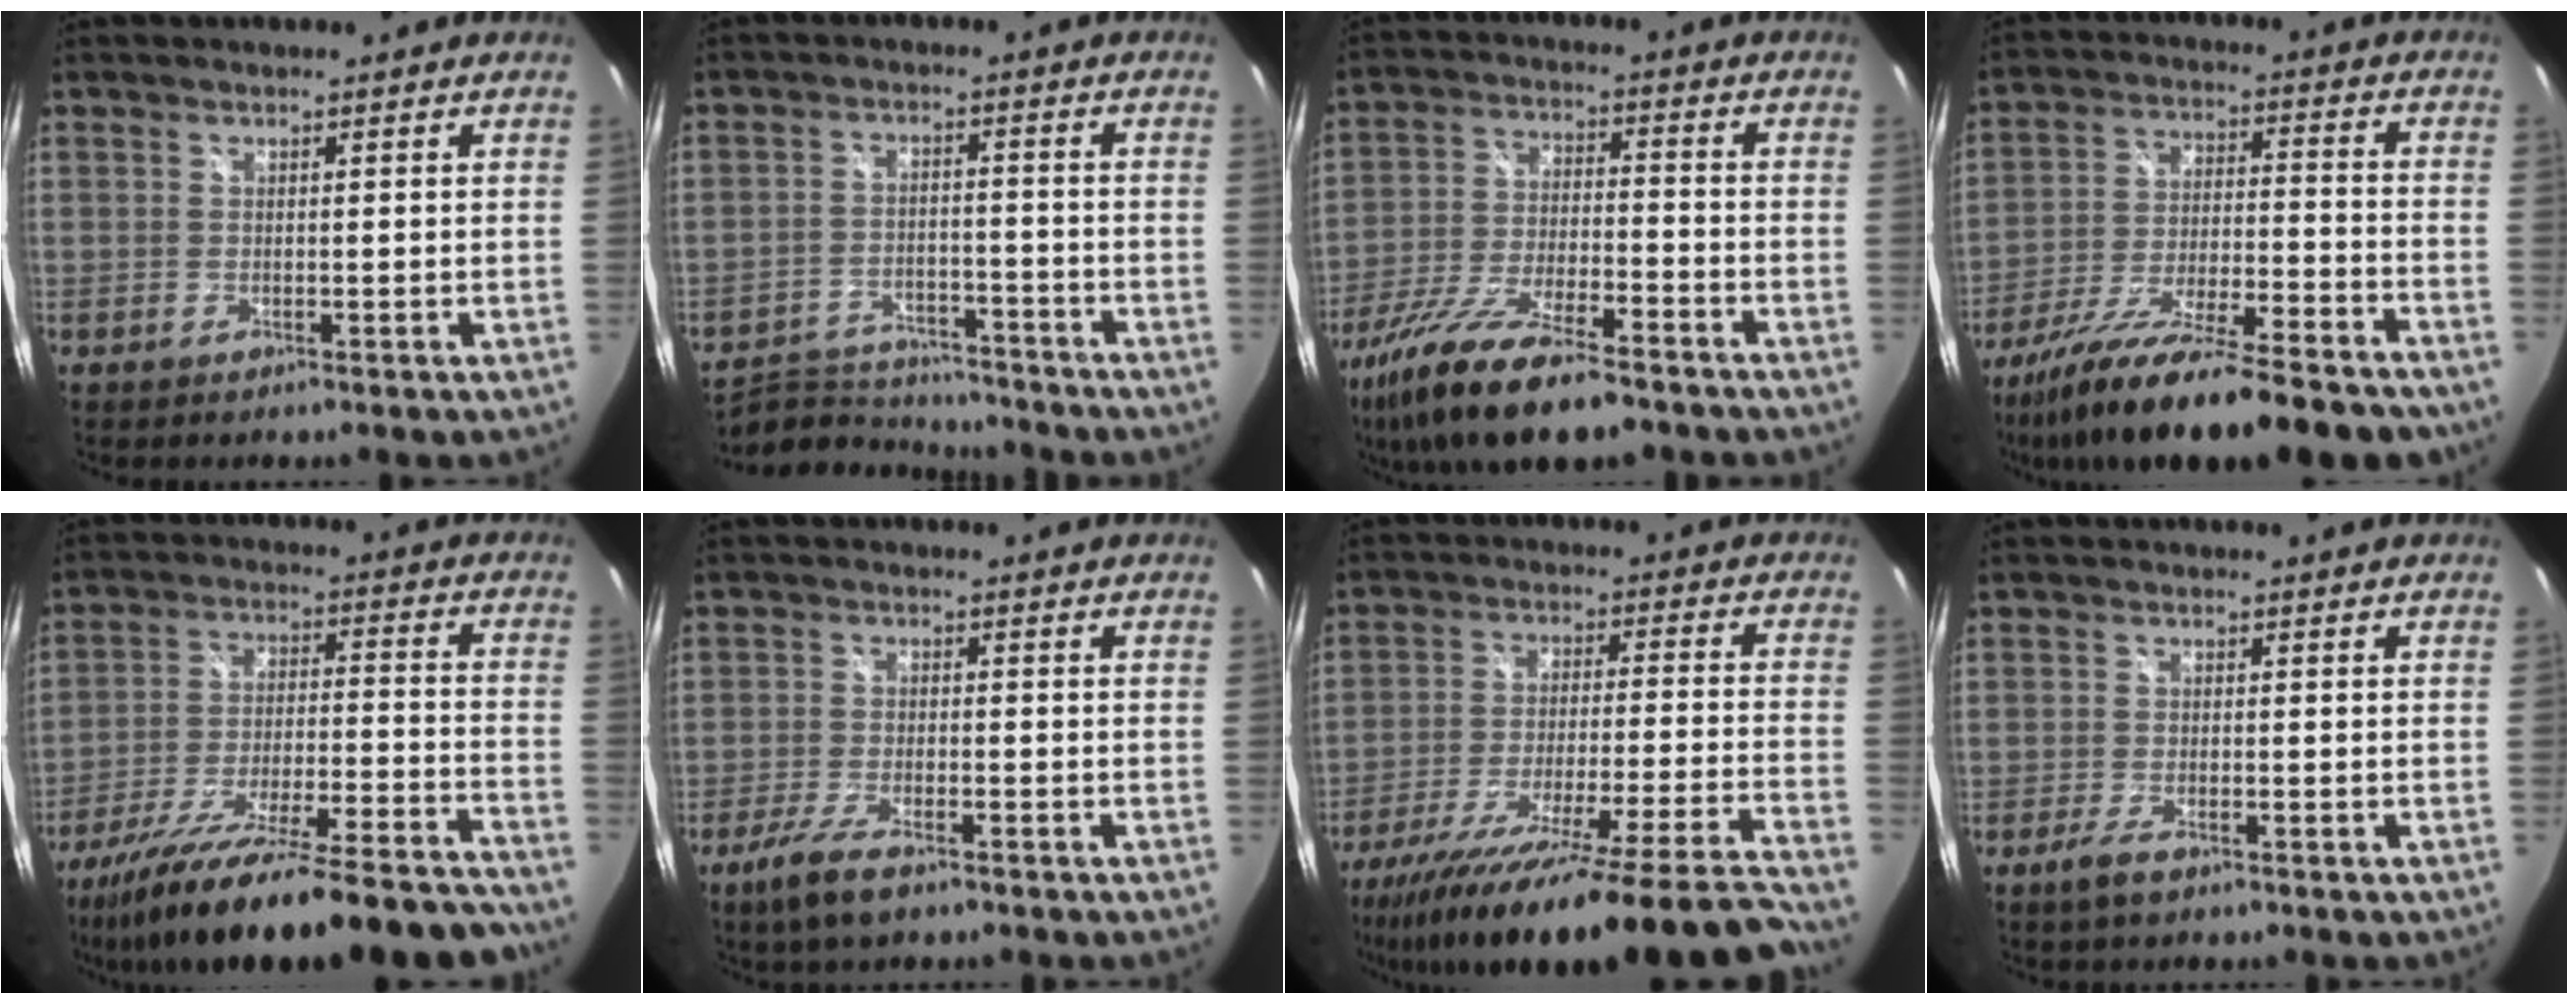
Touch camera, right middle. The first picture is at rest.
{"total": 14.5, "force": [-13.2, 4.1, 4.3], "torque": [-0.109, 0.003, -0.200]}
{"total": 19.0, "force": [-14.2, 4.6, 11.7], "torque": [-0.239, -0.050, -0.251]}
{"total": 23.2, "force": [-18.8, 3.3, 13.1], "torque": [-0.237, -0.061, -0.296]}
{"total": 29.5, "force": [-25.9, 2.7, 13.9], "torque": [-0.235, -0.076, -0.380]}
{"total": 6.8, "force": [-4.8, 1.9, 4.5], "torque": [-0.114, -0.017, -0.092]}
{"total": 32.8, "force": [-29.3, -2.0, 14.6], "torque": [-0.217, -0.103, -0.445]}
{"total": 3.4, "force": [-2.5, 0.9, 2.2], "torque": [-0.058, -0.007, -0.048]}